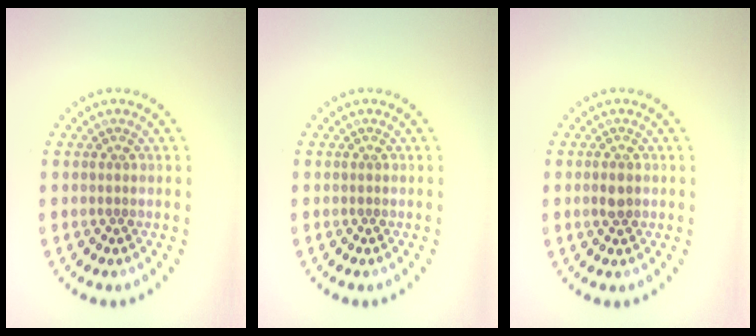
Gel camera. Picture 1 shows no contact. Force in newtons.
{"total": 0.0}
{"total": 1.4, "press": 1.3, "slide": 0.3}